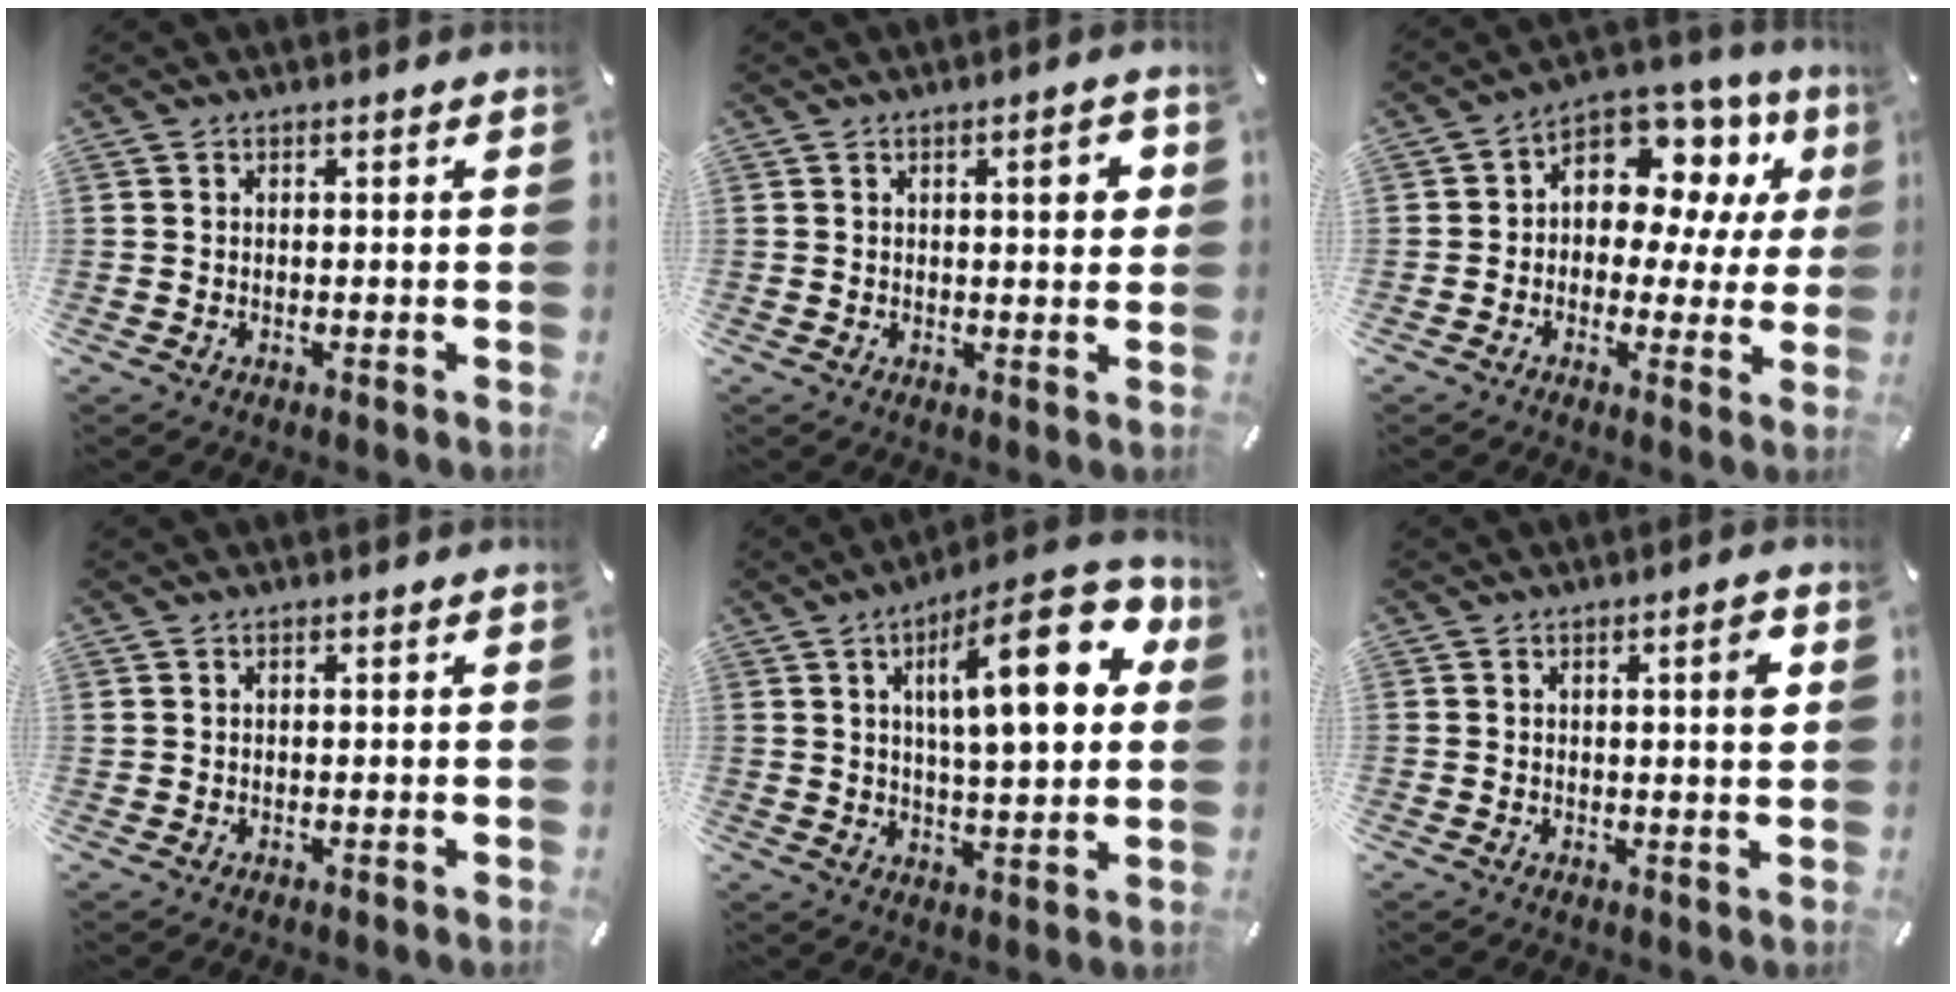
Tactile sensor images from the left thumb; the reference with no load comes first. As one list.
[{"total": 5.5, "force": [1.6, 1.7, 5.0], "torque": [-0.065, -0.006, 0.018]}, {"total": 11.2, "force": [3.6, 8.2, 6.6], "torque": [-0.098, -0.033, 0.066]}, {"total": 0.0}, {"total": 21.8, "force": [7.5, 7.4, 19.1], "torque": [-0.275, -0.022, 0.105]}, {"total": 4.7, "force": [1.4, 0.7, 4.4], "torque": [-0.071, -0.006, 0.016]}]